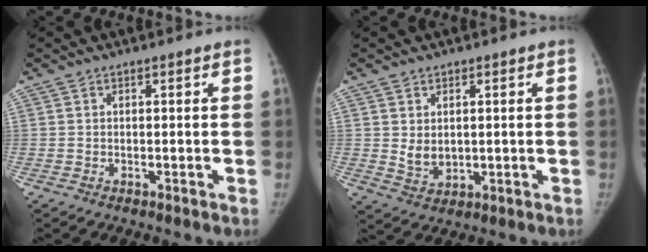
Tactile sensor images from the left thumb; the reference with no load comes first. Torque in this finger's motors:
{"motor_torque": [0.04, 0.09, 0.07, 0.03, 0.01]}